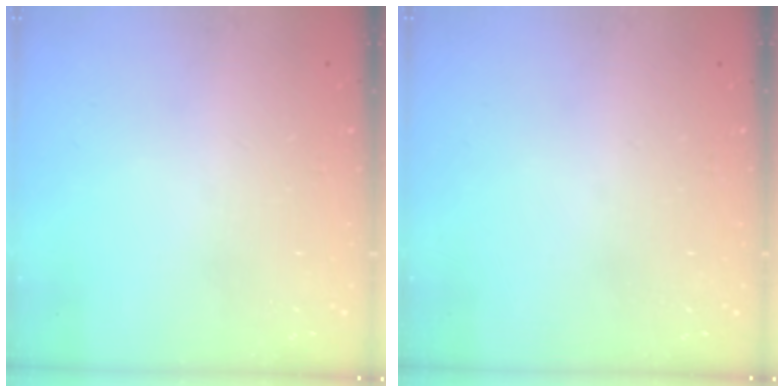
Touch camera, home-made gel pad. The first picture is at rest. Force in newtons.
{"total": 0.0}